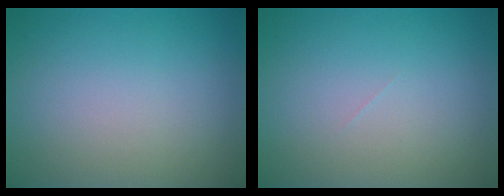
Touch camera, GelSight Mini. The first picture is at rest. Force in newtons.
{"total": 0.0}